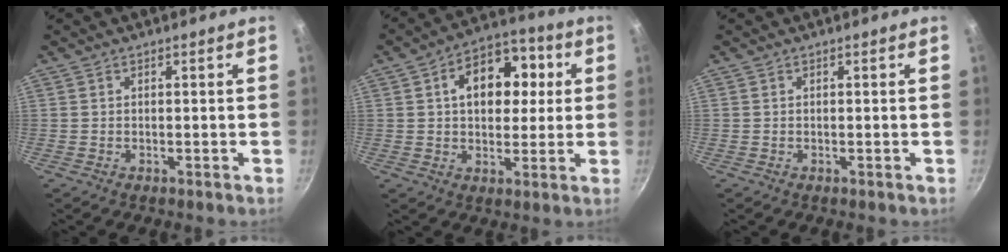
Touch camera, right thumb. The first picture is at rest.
{"total": 14.2, "force": [3.1, 9.8, 9.8], "torque": [-0.104, 0.015, 0.034]}
{"total": 0.0}